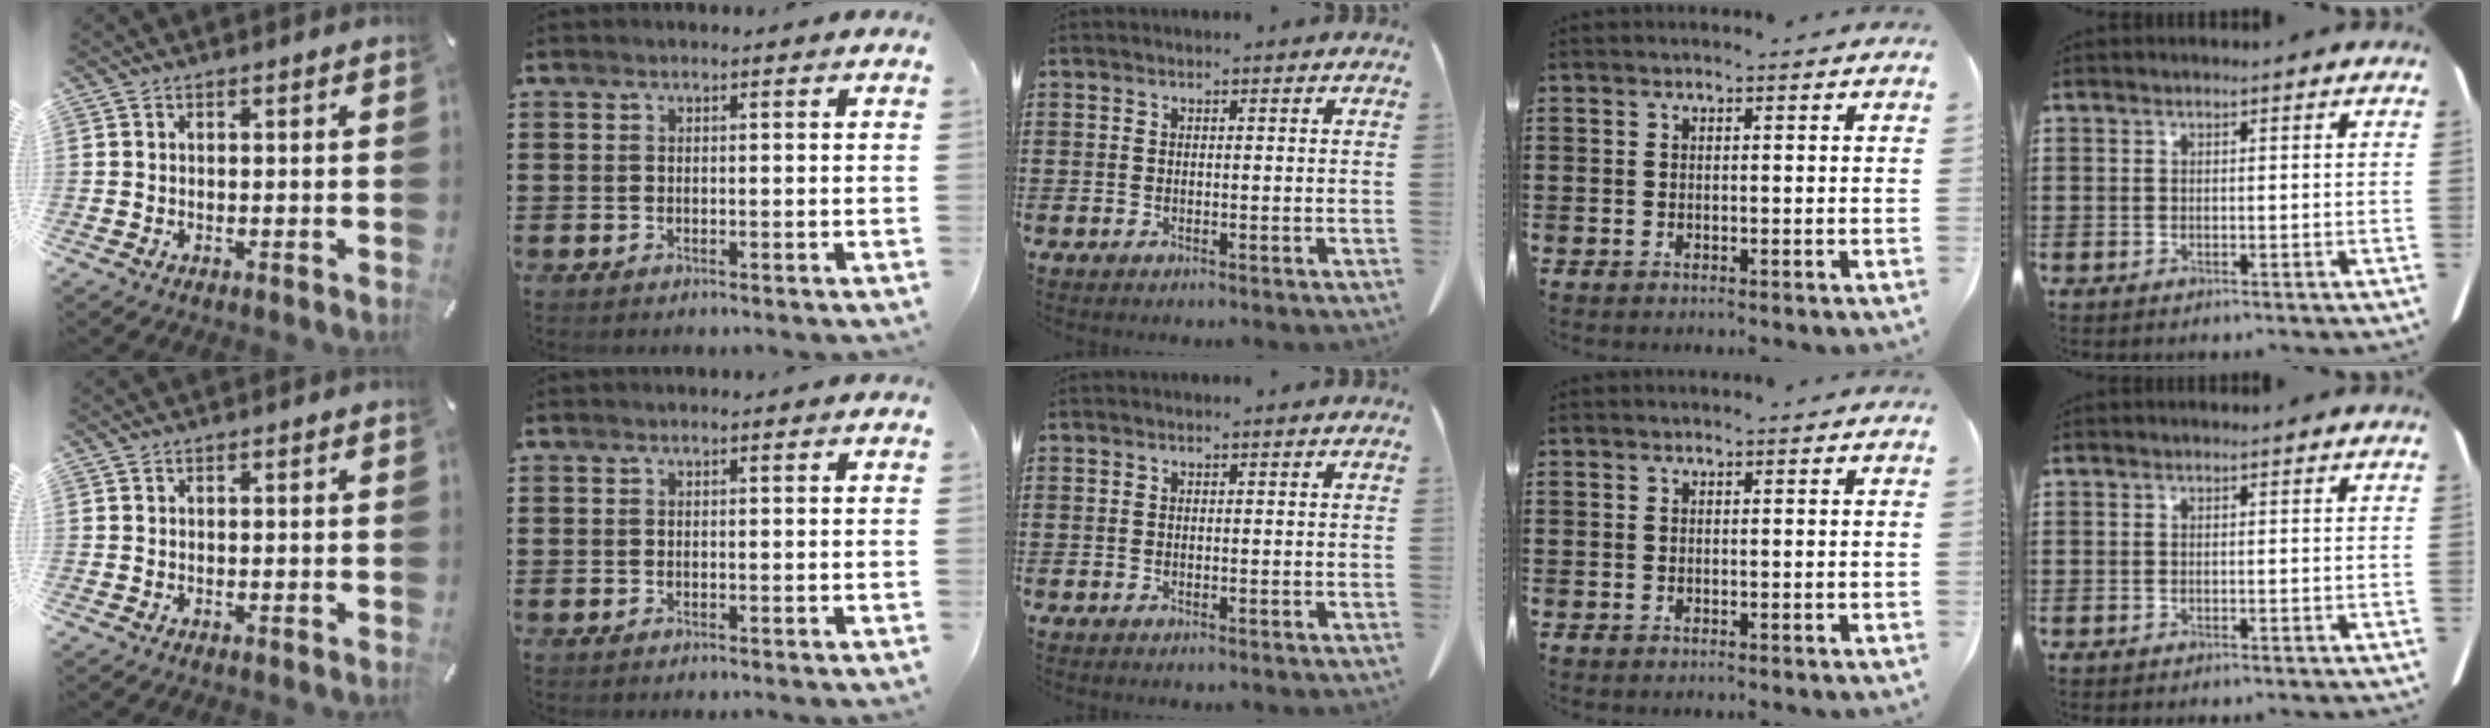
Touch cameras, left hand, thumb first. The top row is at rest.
{}